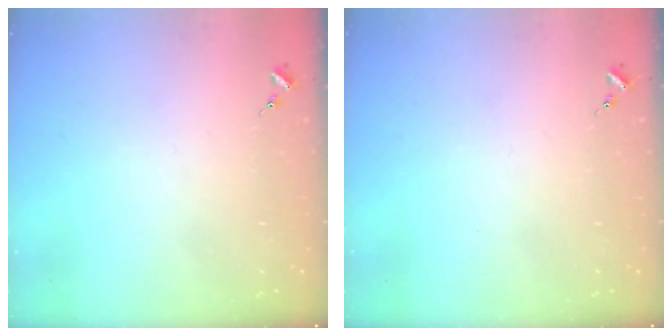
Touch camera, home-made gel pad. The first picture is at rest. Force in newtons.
{"total": 0.0}